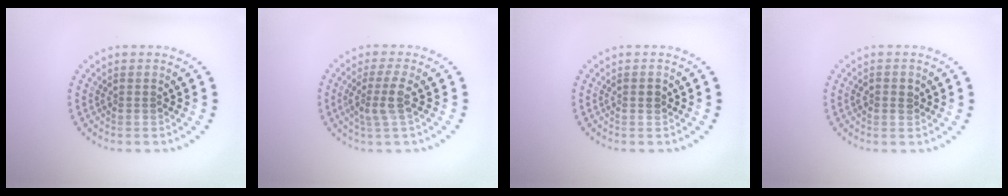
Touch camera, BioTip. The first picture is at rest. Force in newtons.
{"total": 2.5, "press": 2.0, "slide": 1.5}
{"total": 1.0, "press": 1.0, "slide": 0.1}
{"total": 1.3, "press": 1.2, "slide": 0.2}